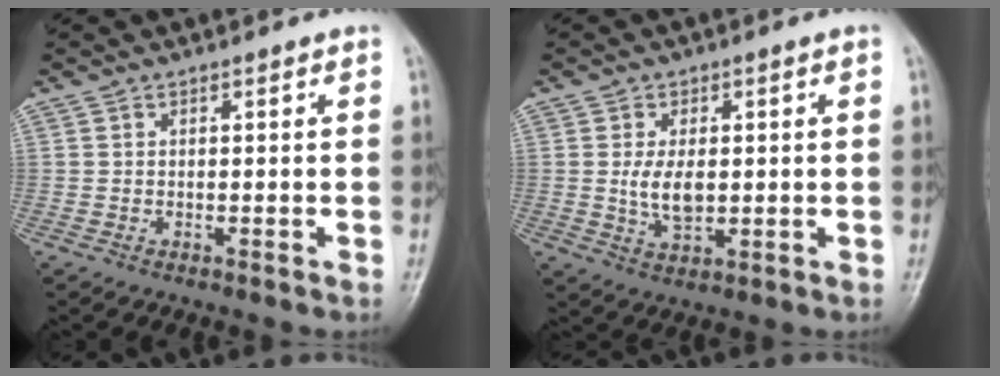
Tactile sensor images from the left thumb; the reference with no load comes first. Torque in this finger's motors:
{"motor_torque": [0.53, 0.58, 0.53, -0.14, 0.07]}